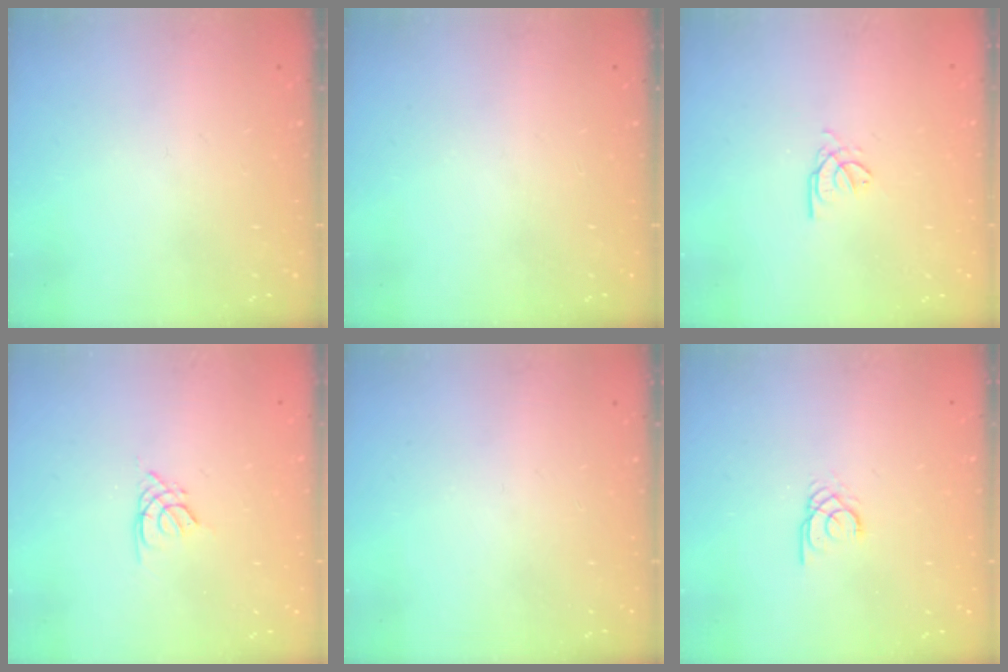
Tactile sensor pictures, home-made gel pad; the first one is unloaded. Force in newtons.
{"total": 0.0}
{"total": 2.6, "press": 2.6, "slide": 0.3}
{"total": 2.6, "press": 2.6, "slide": 0.3}
{"total": 0.0}
{"total": 1.8, "press": 1.8, "slide": 0.2}